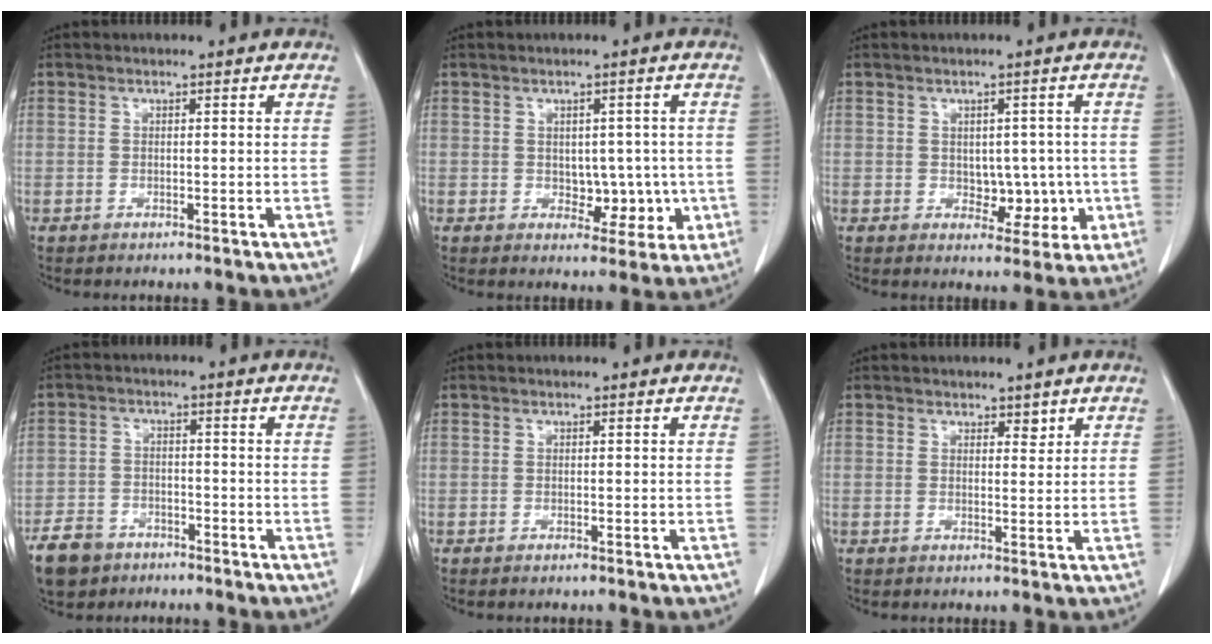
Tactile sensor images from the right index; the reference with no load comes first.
{"total": 6.5, "force": [-0.6, 4.6, 4.6], "torque": [-0.048, 0.016, 0.007]}
{"total": 6.5, "force": [-0.5, 4.5, 4.7], "torque": [-0.051, 0.014, 0.007]}
{"total": 8.7, "force": [-5.8, 5.7, 3.0], "torque": [-0.073, 0.001, -0.099]}
{"total": 0.8, "force": [-0.4, 0.4, 0.5], "torque": [-0.015, -0.001, -0.003]}
{"total": 2.1, "force": [1.4, 1.4, 0.7], "torque": [-0.010, 0.001, 0.023]}